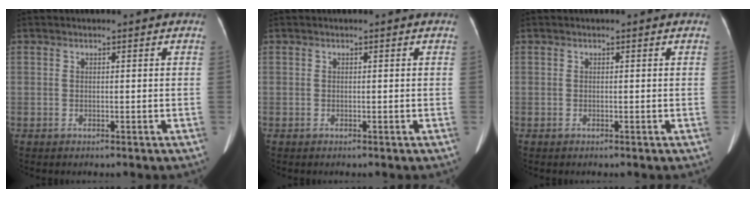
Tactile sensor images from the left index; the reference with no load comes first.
{"total": 0.0}
{"total": 0.0}